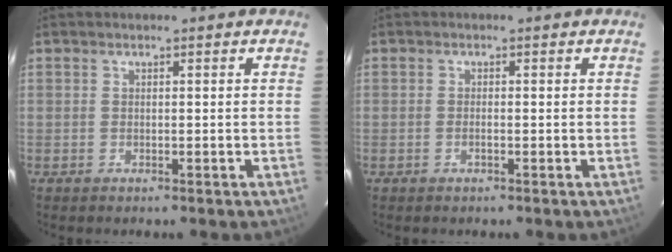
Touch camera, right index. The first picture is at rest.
{"total": 0.8, "force": [-0.3, 0.0, 0.8], "torque": [-0.017, 0.000, -0.006]}